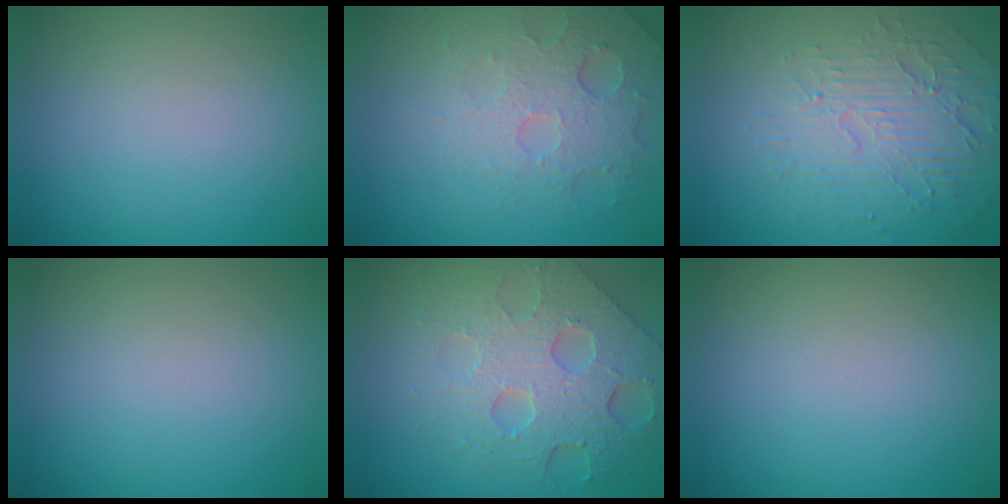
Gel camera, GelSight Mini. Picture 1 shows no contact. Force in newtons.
{"total": 5.0, "press": 3.3, "slide": 3.7}
{"total": 5.3, "press": 3.4, "slide": 4.0}
{"total": 0.0}
{"total": 7.8, "press": 5.6, "slide": 5.5}
{"total": 0.0}